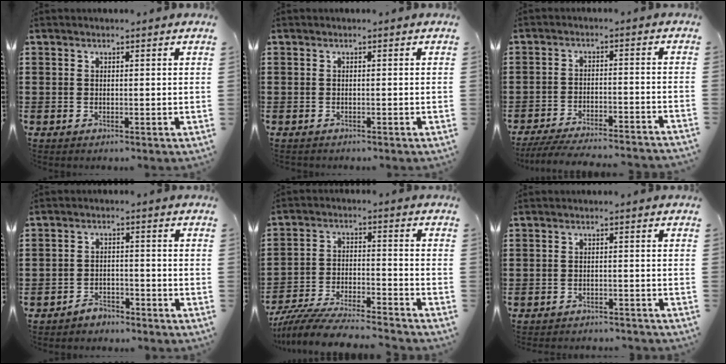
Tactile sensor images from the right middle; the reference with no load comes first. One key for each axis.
{"total": 0.0}
{"total": 5.1, "fx": -4.8, "fy": 0.0, "fz": 1.6, "tx": -0.031, "ty": -0.008, "tz": -0.095}
{"total": 2.7, "fx": -2.6, "fy": 0.6, "fz": 0.0, "tx": -0.008, "ty": 0.003, "tz": -0.056}
{"total": 8.0, "fx": -7.6, "fy": 0.7, "fz": 2.5, "tx": -0.047, "ty": 0.007, "tz": -0.147}
{"total": 1.5, "fx": -1.5, "fy": 0.1, "fz": 0.0, "tx": -0.005, "ty": 0.001, "tz": -0.032}